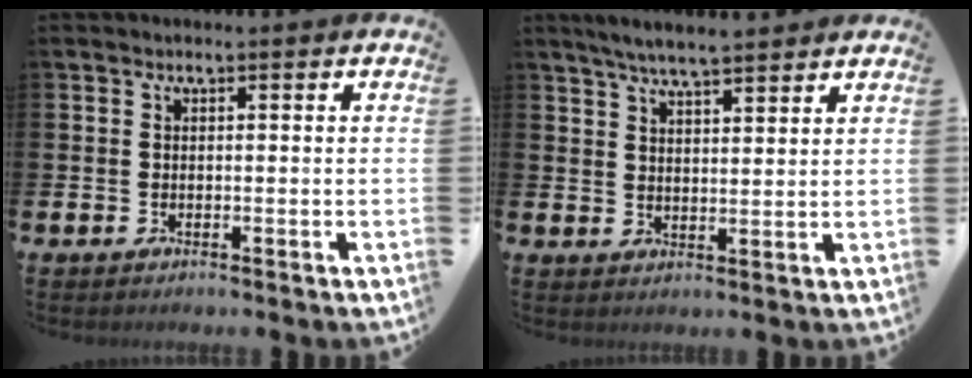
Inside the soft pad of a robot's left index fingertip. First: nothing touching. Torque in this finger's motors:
{"motor_torque": [0.47, -0.81, 0.68, 0.21]}